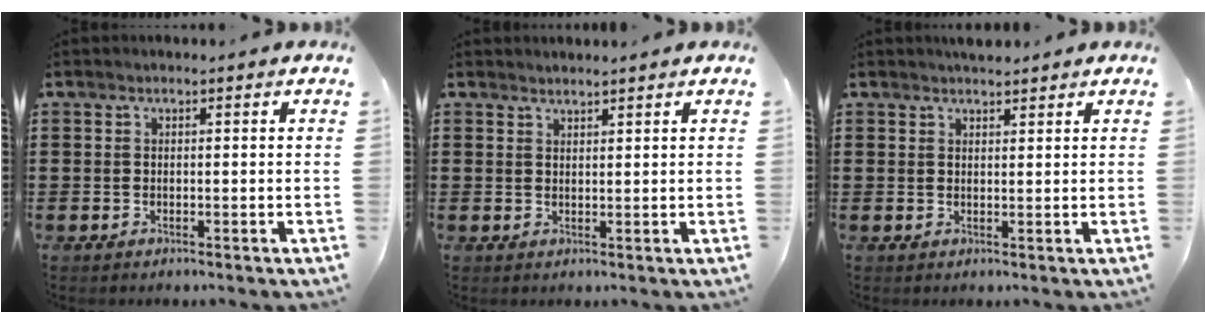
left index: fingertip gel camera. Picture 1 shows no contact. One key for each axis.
{"total": 1.3, "fx": 1.3, "fy": -0.1, "fz": 0.1, "tx": -0.003, "ty": -0.001, "tz": 0.026}
{"total": 2.0, "fx": 1.9, "fy": 0.3, "fz": 0.5, "tx": -0.012, "ty": 0.003, "tz": 0.037}